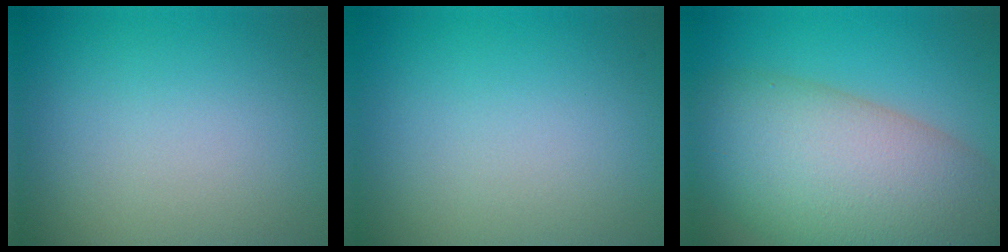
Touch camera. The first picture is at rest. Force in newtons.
{"total": 0.0}
{"total": 13.1, "press": 13.1, "slide": 1.0}